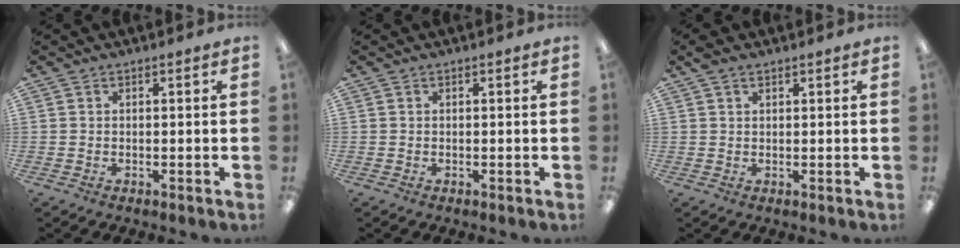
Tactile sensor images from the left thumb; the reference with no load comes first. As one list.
[{"total": 0.0}, {"total": 1.9, "force": [1.4, 0.8, 1.0], "torque": [-0.023, 0.000, 0.026]}]